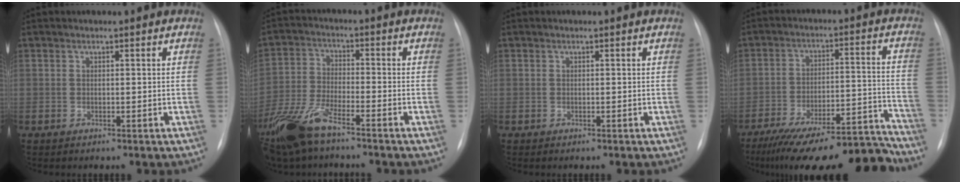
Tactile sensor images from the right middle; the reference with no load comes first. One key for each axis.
{"total": 10.5, "fx": -7.7, "fy": 2.4, "fz": 6.7, "tx": -0.149, "ty": -0.021, "tz": -0.149}
{"total": 0.0}
{"total": 20.9, "fx": -18.9, "fy": 2.2, "fz": 8.8, "tx": -0.106, "ty": 0.016, "tz": -0.284}